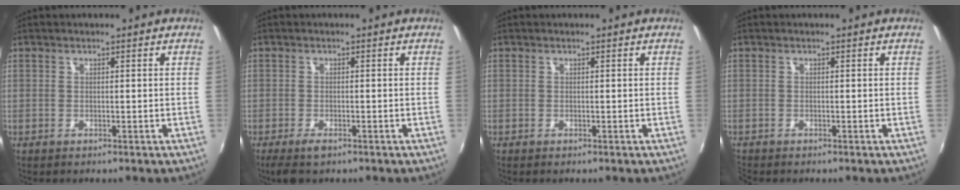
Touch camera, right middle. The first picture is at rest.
{"total": 3.7, "force": [-2.5, 1.4, 2.3], "torque": [-0.053, -0.015, -0.045]}
{"total": 0.0}
{"total": 0.9, "force": [-0.9, 0.2, 0.2], "torque": [-0.005, -0.006, -0.018]}